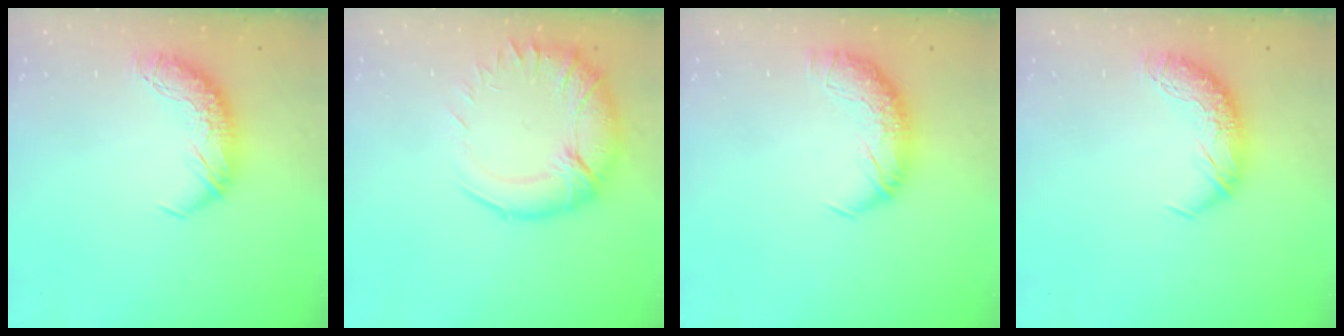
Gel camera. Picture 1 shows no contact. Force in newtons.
{"total": 6.3, "press": 4.8, "slide": 4.1}
{"total": 1.7, "press": 0.6, "slide": 1.6}
{"total": 0.0}